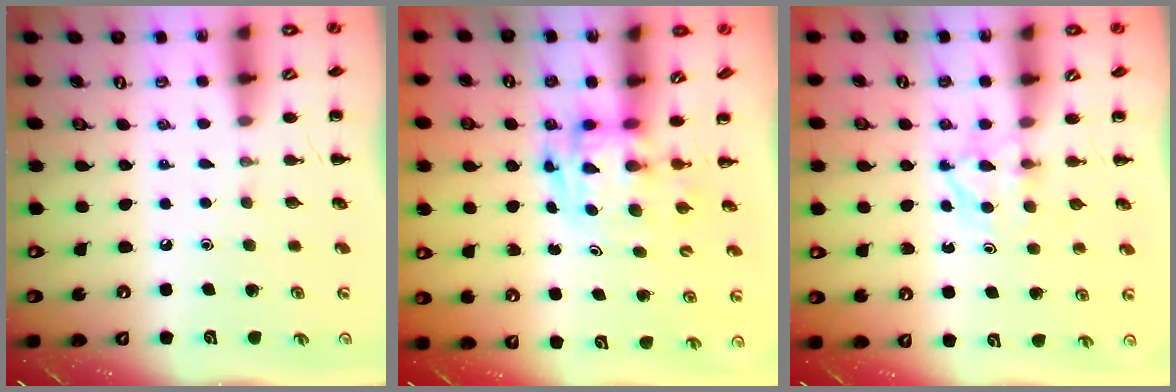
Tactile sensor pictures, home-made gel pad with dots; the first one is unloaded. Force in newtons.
{"total": 3.3, "press": 3.3, "slide": 0.6}
{"total": 3.5, "press": 3.3, "slide": 1.1}